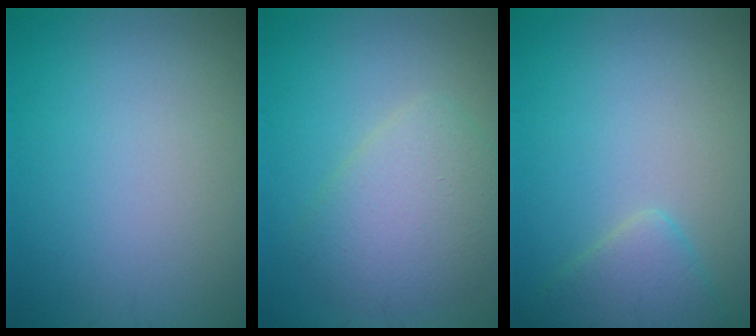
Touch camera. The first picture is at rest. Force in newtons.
{"total": 4.4, "press": 4.4, "slide": 0.1}
{"total": 2.8, "press": 2.8, "slide": 0.2}